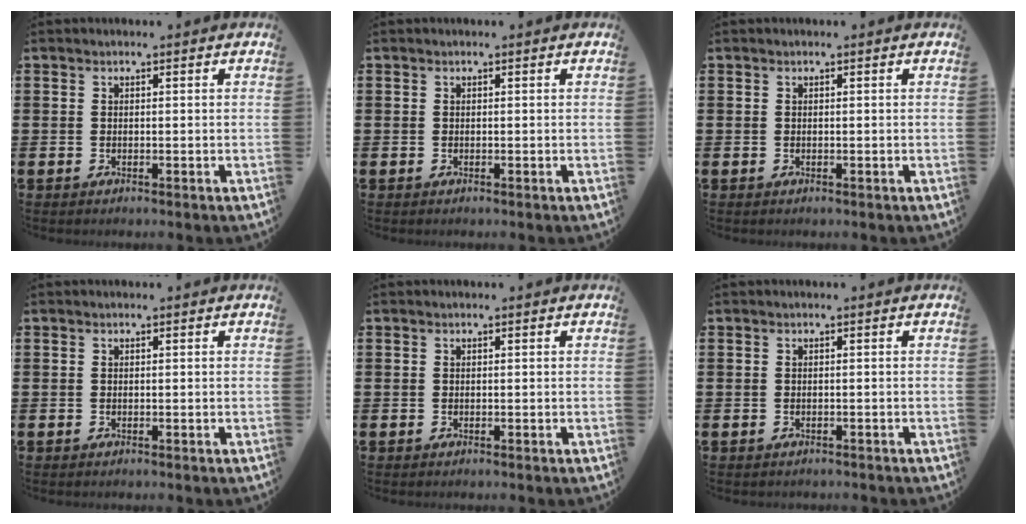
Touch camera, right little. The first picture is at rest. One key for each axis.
{"total": 0.0}
{"total": 0.0}
{"total": 0.0}
{"total": 0.0}
{"total": 0.0}